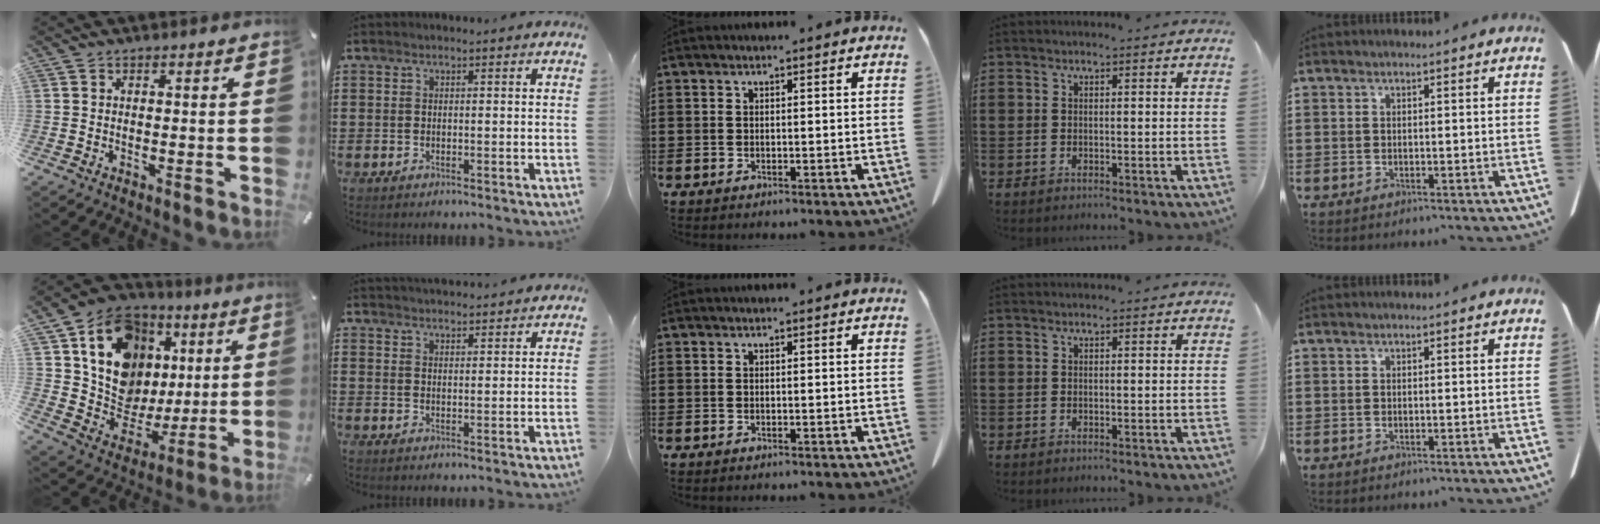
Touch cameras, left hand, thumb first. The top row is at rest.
{"thumb": {"total": 17.4, "force": [5.5, 14.6, 7.7], "torque": [-0.131, -0.031, 0.116]}, "index": {"total": 2.9, "force": [2.9, -0.1, -0.2], "torque": [-0.004, -0.008, 0.055]}}